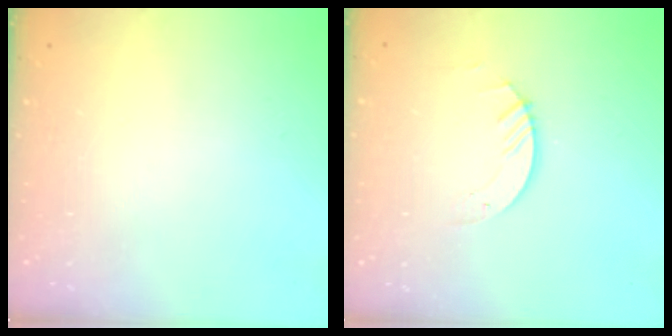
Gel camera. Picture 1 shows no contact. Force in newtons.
{"total": 3.0, "press": 3.0, "slide": 0.2}